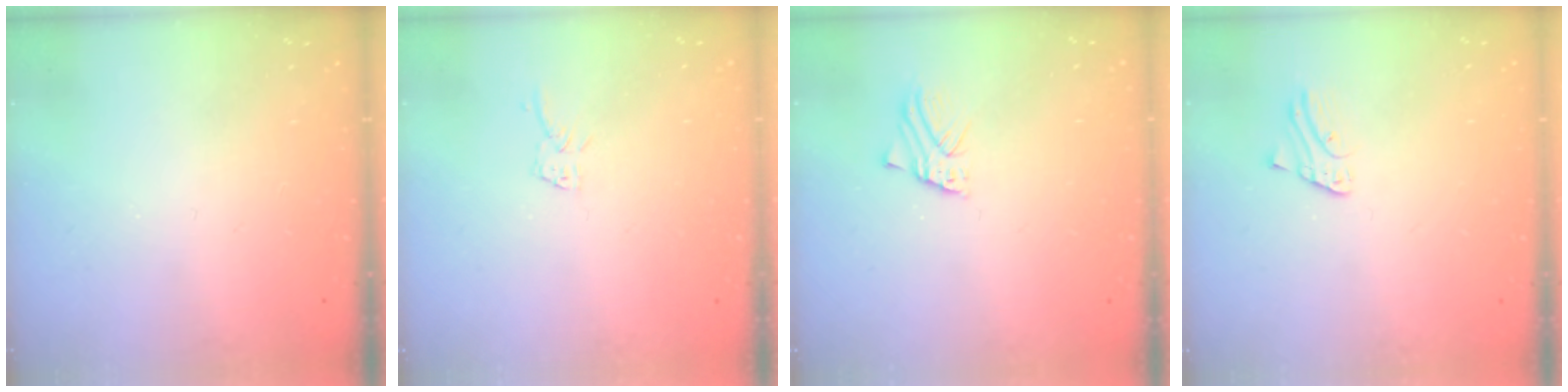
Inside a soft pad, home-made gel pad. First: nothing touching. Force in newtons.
{"total": 4.5, "press": 4.5, "slide": 0.4}
{"total": 1.1, "press": 1.1, "slide": 0.2}
{"total": 1.4, "press": 1.4, "slide": 0.1}